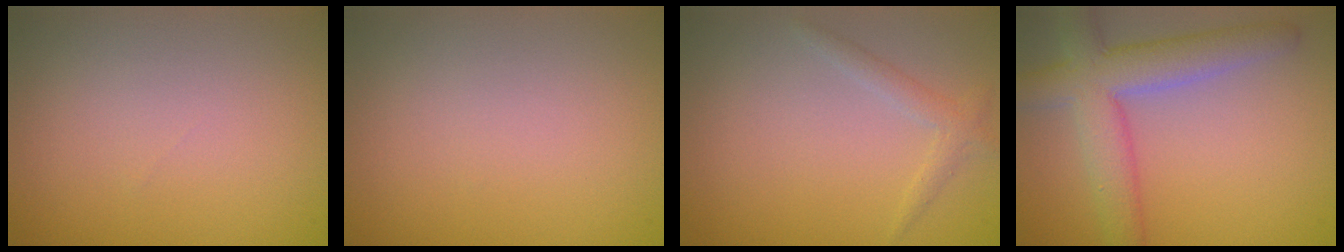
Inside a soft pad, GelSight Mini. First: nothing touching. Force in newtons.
{"total": 0.0}
{"total": 1.4, "press": 1.4, "slide": 0.1}
{"total": 6.4, "press": 6.4, "slide": 0.4}